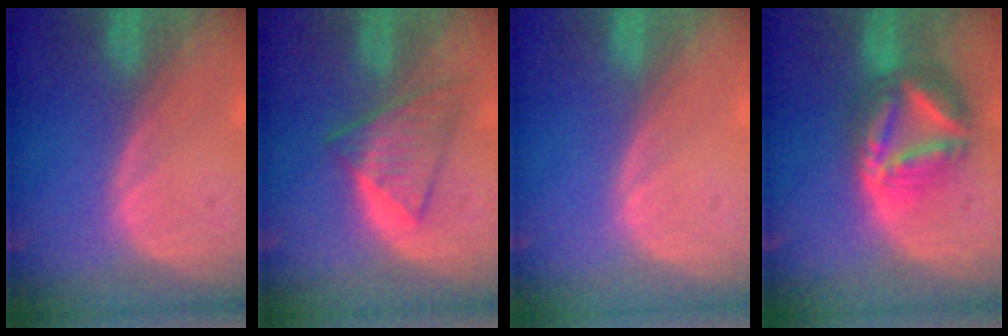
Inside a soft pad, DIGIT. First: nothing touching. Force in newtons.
{"total": 6.0, "press": 5.8, "slide": 1.6}
{"total": 0.0}
{"total": 9.1, "press": 9.1, "slide": 0.8}